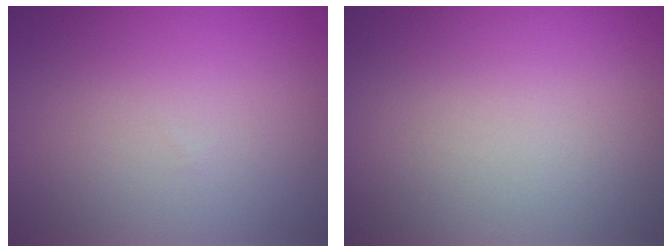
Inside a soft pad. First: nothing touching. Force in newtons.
{"total": 0.0}